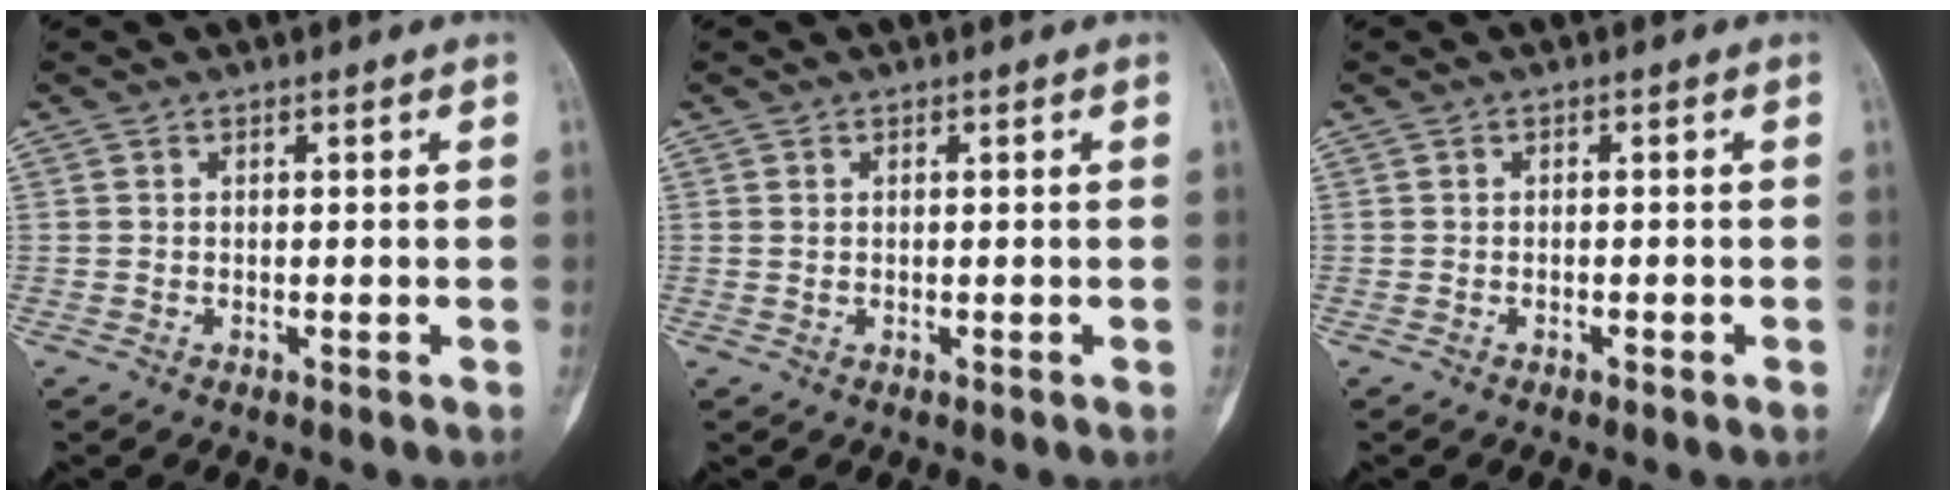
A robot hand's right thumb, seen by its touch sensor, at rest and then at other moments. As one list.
[{"total": 0.6, "force": [0.2, 0.4, 0.4], "torque": [-0.010, 0.001, 0.005]}, {"total": 1.0, "force": [-0.5, 0.3, 0.8], "torque": [-0.018, 0.007, -0.004]}]